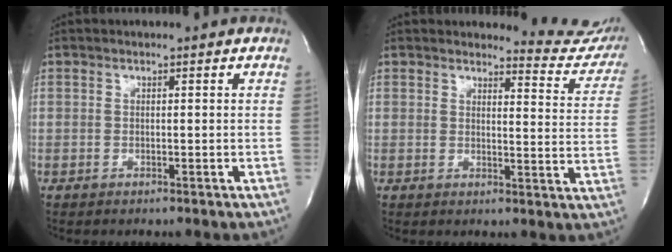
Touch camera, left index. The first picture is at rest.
{"total": 10.2, "force": [10.1, 1.2, 0.0], "torque": [0.024, -0.087, 0.085]}